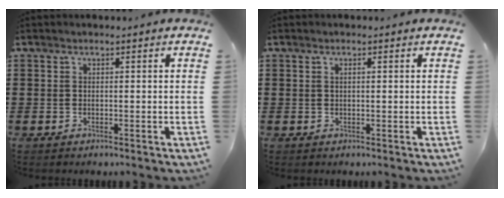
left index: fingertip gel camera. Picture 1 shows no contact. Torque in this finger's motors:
{"motor_torque": [-0.19, 0.06, 0.00, -0.01]}